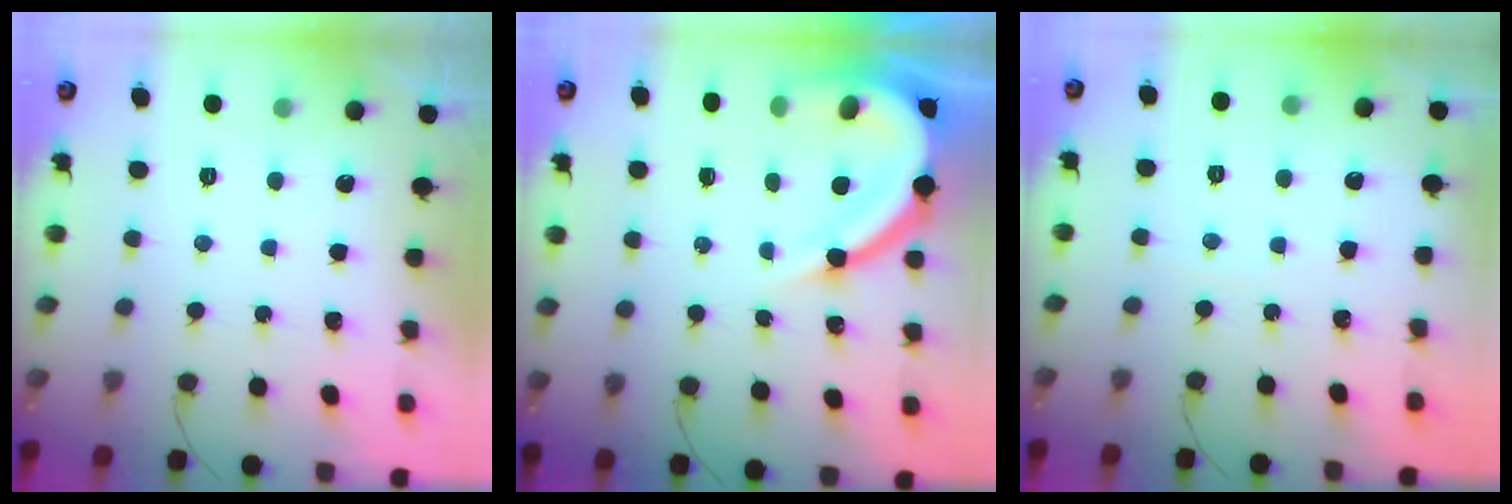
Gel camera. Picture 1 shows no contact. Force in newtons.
{"total": 13.3, "press": 13.2, "slide": 1.5}
{"total": 1.6, "press": 1.6, "slide": 0.2}